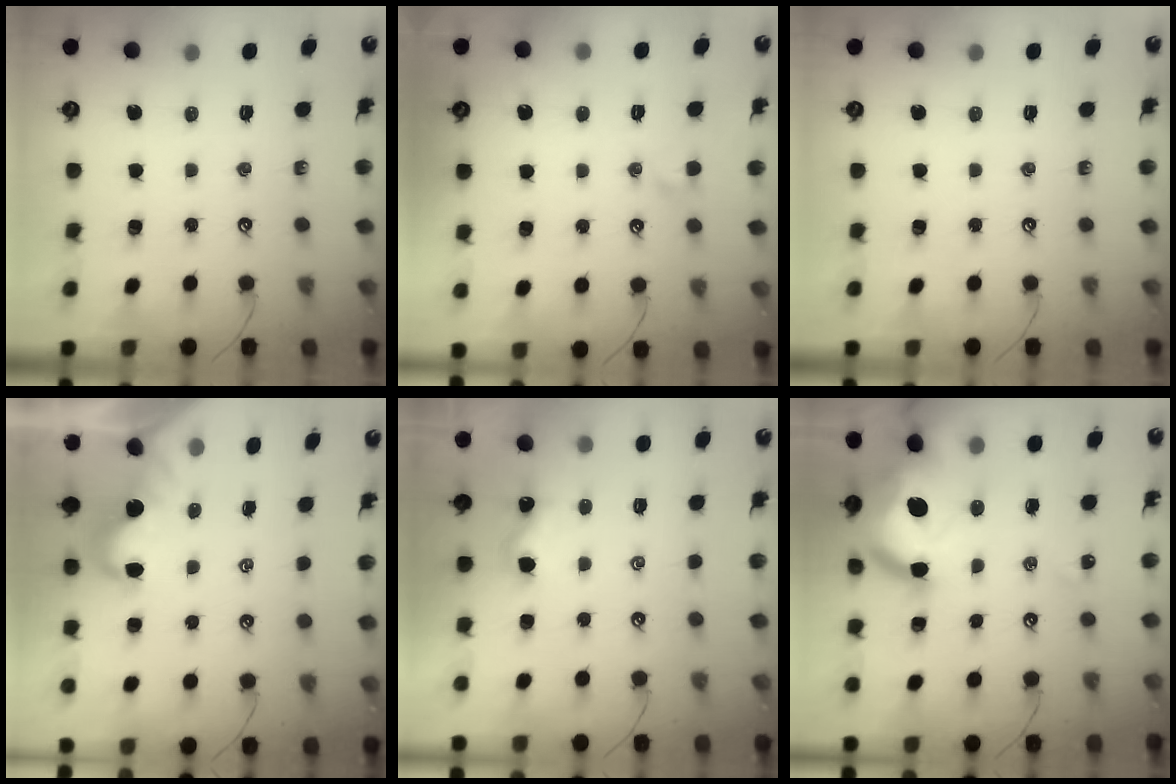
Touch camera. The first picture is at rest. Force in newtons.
{"total": 1.9, "press": 1.9, "slide": 0.5}
{"total": 0.0}
{"total": 2.0, "press": 1.9, "slide": 0.6}
{"total": 2.5, "press": 2.5, "slide": 0.3}
{"total": 19.0, "press": 18.8, "slide": 2.3}